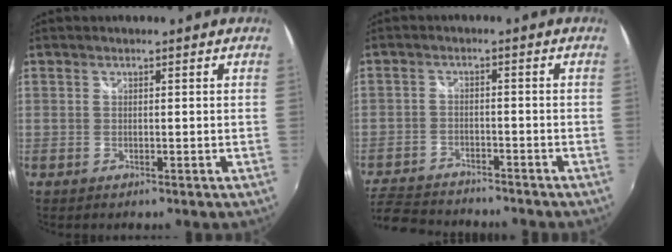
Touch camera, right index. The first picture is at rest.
{"total": 10.8, "force": [-10.1, 2.6, 3.1], "torque": [-0.100, -0.007, -0.166]}